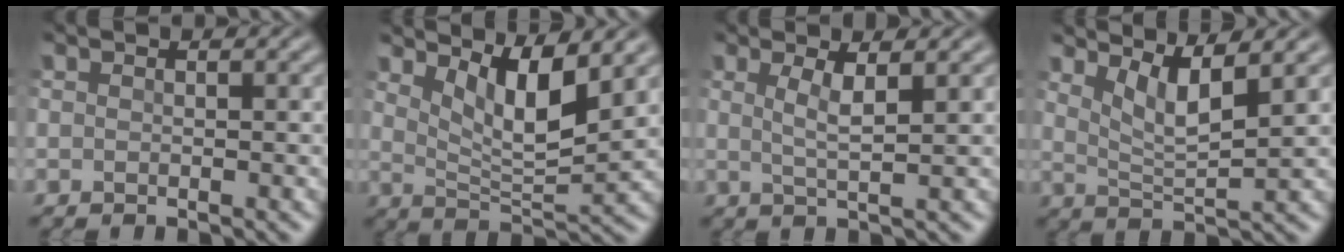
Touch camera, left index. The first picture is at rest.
{"total": 5.9, "force": [3.0, 1.8, 4.8], "torque": [-0.089, -0.015, 0.051]}
{"total": 2.5, "force": [0.7, 0.5, 2.3], "torque": [-0.041, -0.007, 0.011]}
{"total": 4.0, "force": [2.4, 0.9, 3.1], "torque": [-0.062, -0.006, 0.043]}